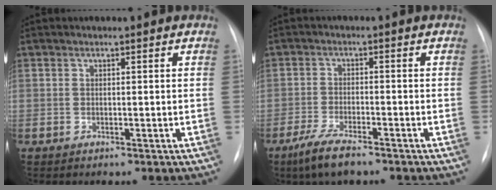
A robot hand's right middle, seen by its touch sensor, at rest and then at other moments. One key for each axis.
{"total": 6.1, "fx": -4.5, "fy": 1.2, "fz": 4.0, "tx": -0.089, "ty": -0.013, "tz": -0.079}